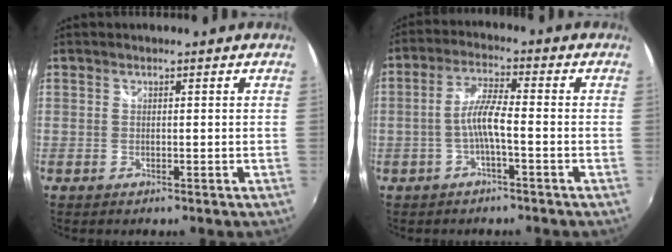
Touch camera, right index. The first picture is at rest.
{"total": 5.3, "force": [-1.8, 0.5, 4.9], "torque": [-0.105, 0.009, -0.034]}